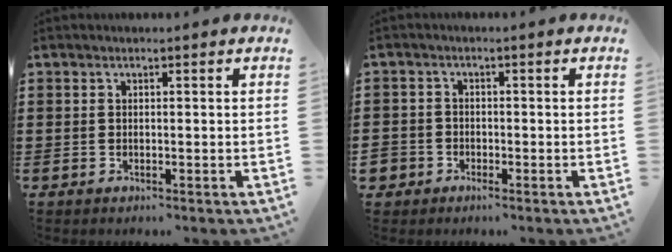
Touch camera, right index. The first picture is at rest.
{"total": 2.1, "force": [-1.6, 1.3, 0.0], "torque": [-0.017, -0.006, -0.038]}